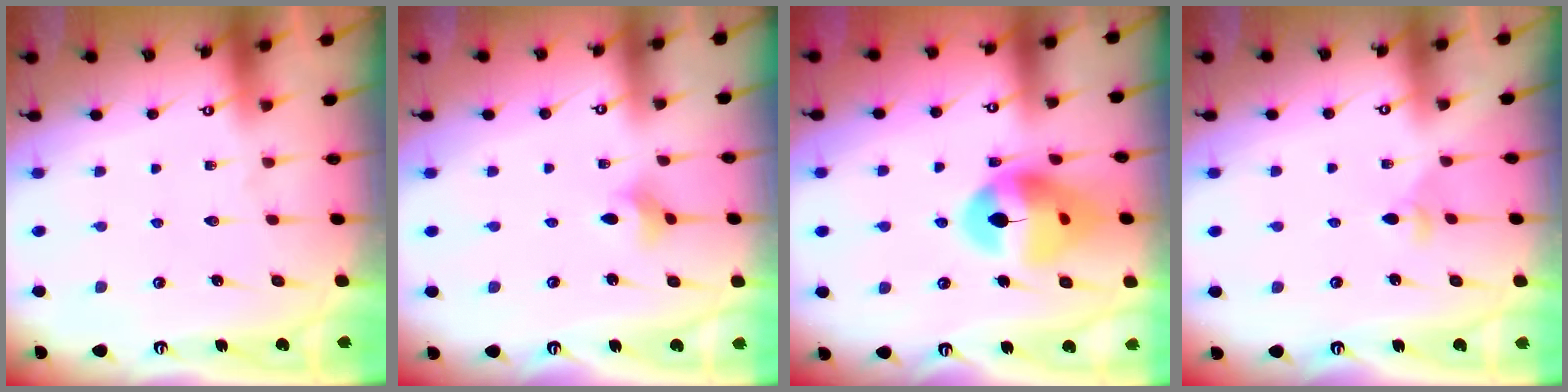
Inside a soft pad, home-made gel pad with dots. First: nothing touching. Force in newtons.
{"total": 2.3, "press": 2.3, "slide": 0.5}
{"total": 15.0, "press": 14.9, "slide": 2.0}
{"total": 3.1, "press": 3.1, "slide": 0.4}